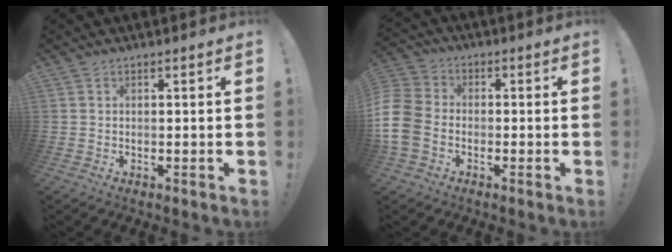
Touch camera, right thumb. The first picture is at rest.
{"total": 10.5, "force": [-3.4, 8.0, 5.9], "torque": [-0.130, 0.026, -0.060]}